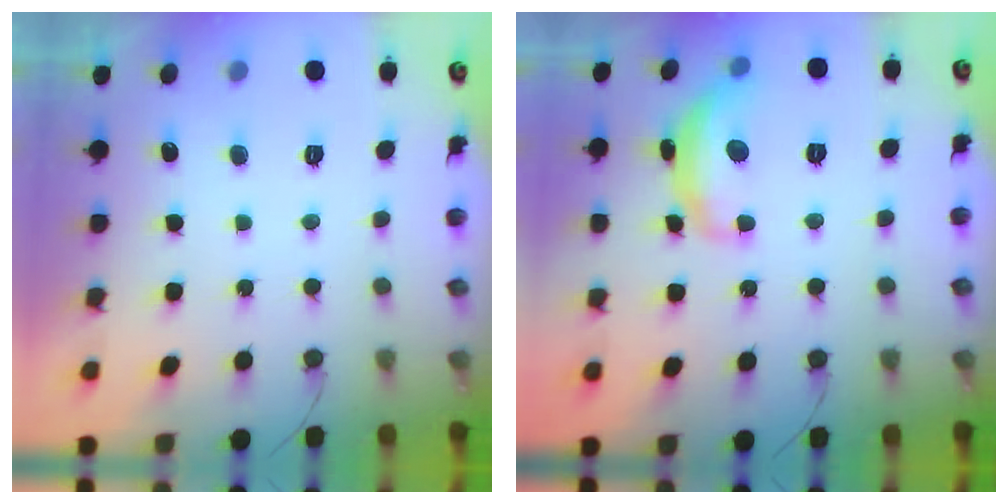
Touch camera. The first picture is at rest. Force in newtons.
{"total": 12.5, "press": 12.5, "slide": 0.7}